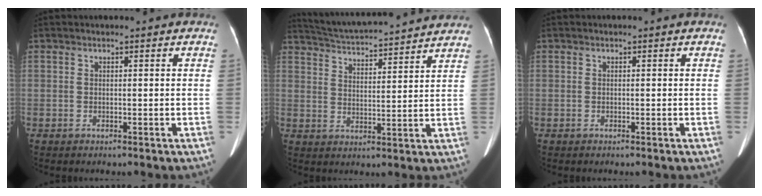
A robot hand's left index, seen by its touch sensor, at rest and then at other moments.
{"total": 16.9, "force": [15.8, 1.2, 5.9], "torque": [-0.106, 0.030, 0.233]}
{"total": 0.0}